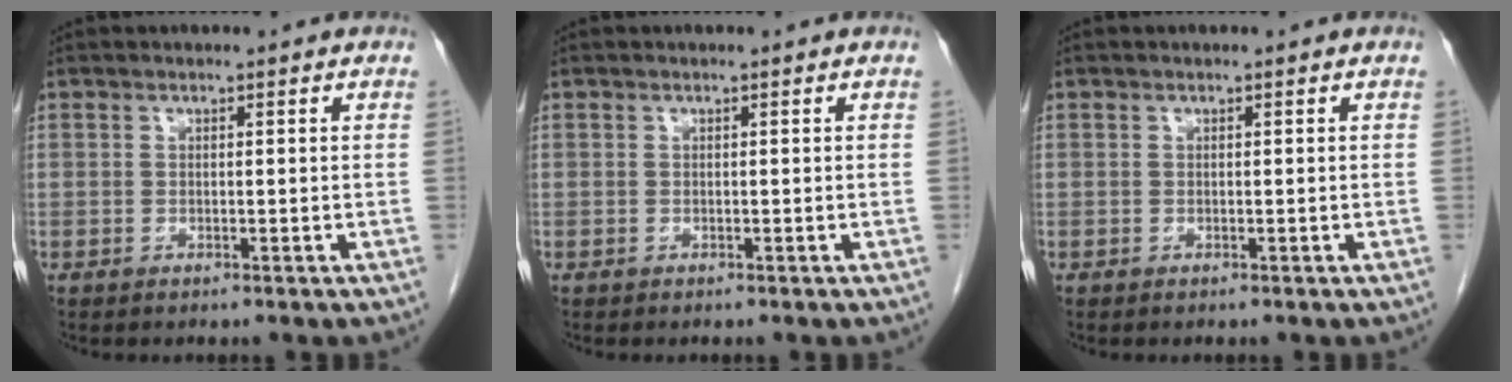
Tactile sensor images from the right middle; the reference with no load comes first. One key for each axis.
{"total": 0.0}
{"total": 0.0}